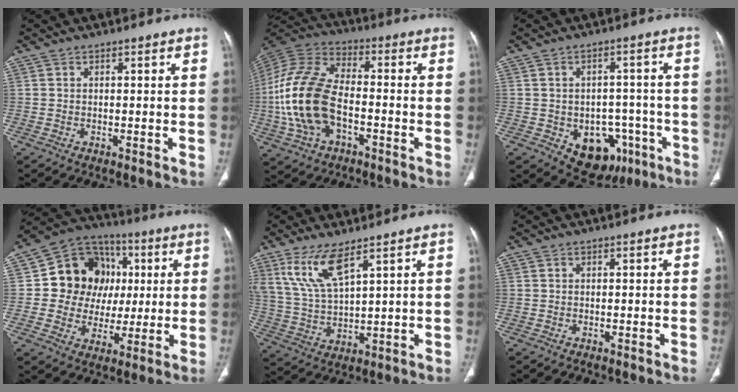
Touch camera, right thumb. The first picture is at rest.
{"total": 19.2, "force": [-4.0, 11.1, 15.2], "torque": [-0.325, 0.024, -0.075]}
{"total": 12.3, "force": [-5.0, 8.9, 6.9], "torque": [-0.051, 0.030, -0.053]}
{"total": 16.5, "force": [2.3, 14.4, 7.6], "torque": [-0.073, 0.017, 0.045]}
{"total": 10.0, "force": [6.2, 2.8, 7.3], "torque": [-0.157, -0.030, 0.143]}
{"total": 0.0}